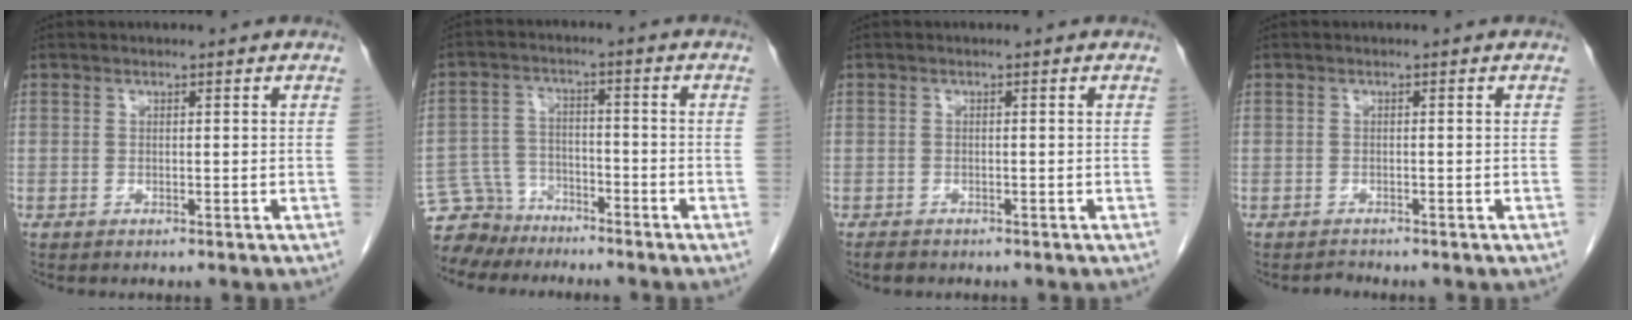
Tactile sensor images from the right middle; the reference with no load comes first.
{"total": 7.0, "force": [-6.2, 3.1, -0.2], "torque": [-0.001, 0.005, -0.117]}
{"total": 1.1, "force": [-1.0, 0.5, 0.3], "torque": [-0.015, -0.003, -0.015]}
{"total": 0.7, "force": [-0.6, 0.0, -0.3], "torque": [0.003, -0.006, -0.011]}